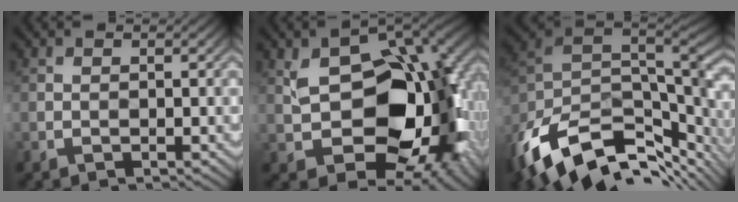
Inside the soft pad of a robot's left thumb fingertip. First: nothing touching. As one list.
[{"total": 16.5, "force": [0.1, 10.2, 13.0], "torque": [-0.190, -0.020, 0.008]}, {"total": 16.1, "force": [-8.0, 8.0, 11.5], "torque": [-0.276, -0.040, -0.120]}]